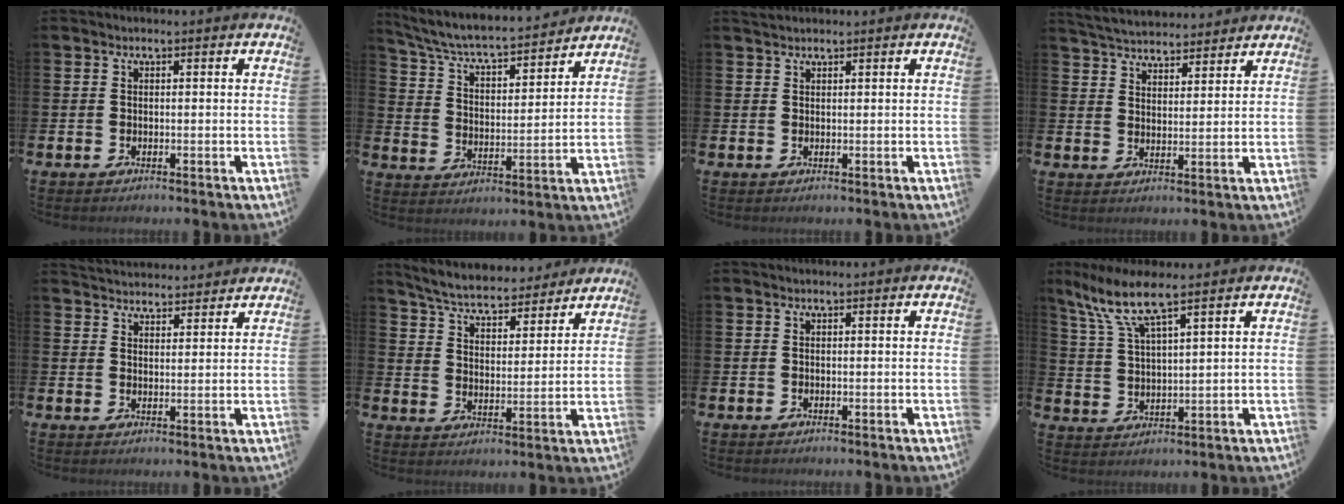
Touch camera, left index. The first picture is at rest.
{"total": 6.6, "force": [6.2, 1.0, 2.2], "torque": [-0.075, -0.049, 0.102]}
{"total": 1.3, "force": [1.2, 0.3, 0.2], "torque": [0.008, 0.000, 0.021]}
{"total": 5.1, "force": [5.0, 0.9, 0.4], "torque": [-0.028, -0.027, 0.091]}
{"total": 3.8, "force": [3.7, 0.6, -0.2], "torque": [-0.002, -0.021, 0.069]}
{"total": 6.2, "force": [5.9, 1.2, 1.3], "torque": [-0.056, -0.041, 0.101]}
{"total": 0.0}
{"total": 8.0, "force": [6.3, 1.3, 4.8], "torque": [-0.120, -0.015, 0.113]}